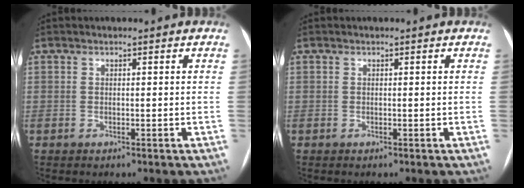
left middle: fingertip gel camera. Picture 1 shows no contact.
{"total": 0.0}